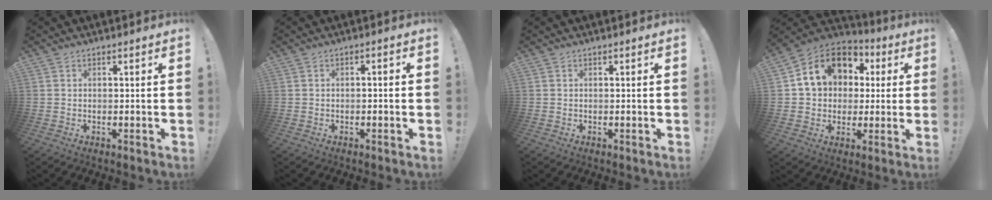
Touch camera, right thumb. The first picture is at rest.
{"total": 1.1, "force": [-0.8, 0.1, 0.8], "torque": [-0.011, 0.003, -0.014]}
{"total": 0.0}
{"total": 16.2, "force": [4.9, 13.0, 8.3], "torque": [-0.126, -0.005, 0.101]}